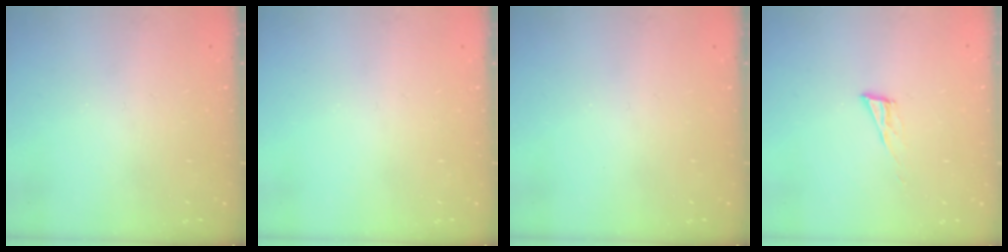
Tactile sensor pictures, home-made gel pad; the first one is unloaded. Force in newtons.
{"total": 0.0}
{"total": 0.0}
{"total": 7.0, "press": 6.9, "slide": 0.9}